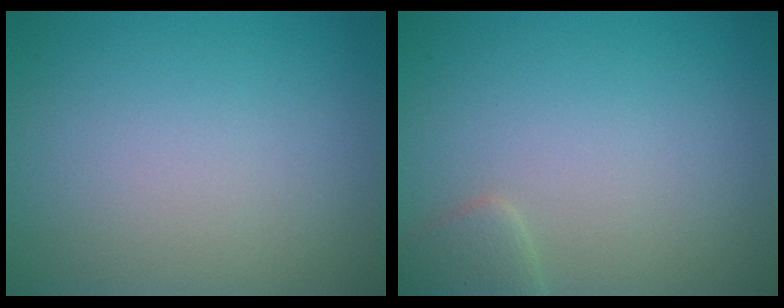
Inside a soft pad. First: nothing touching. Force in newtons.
{"total": 1.7, "press": 1.7, "slide": 0.1}